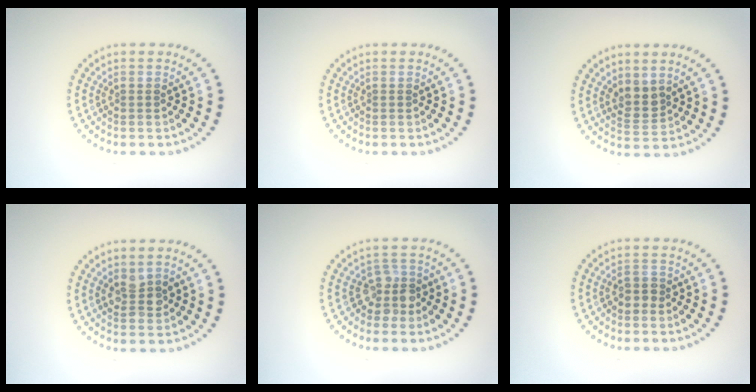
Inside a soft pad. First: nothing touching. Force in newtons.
{"total": 0.0}
{"total": 2.2, "press": 1.8, "slide": 1.3}
{"total": 2.1, "press": 2.0, "slide": 0.3}
{"total": 2.4, "press": 2.0, "slide": 1.4}
{"total": 1.4, "press": 1.3, "slide": 0.5}